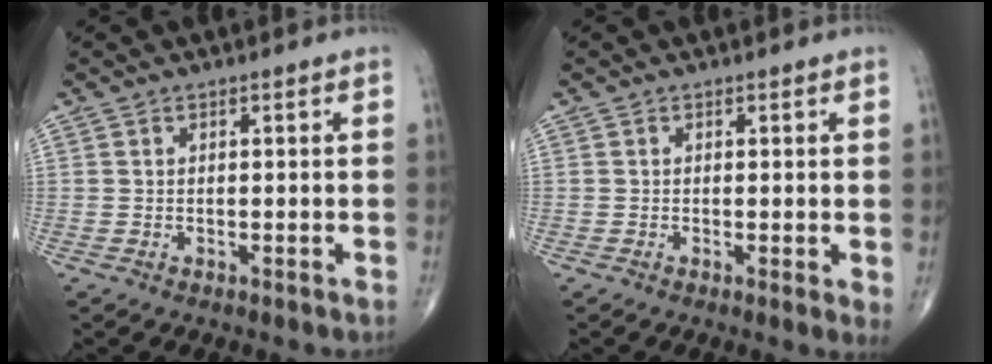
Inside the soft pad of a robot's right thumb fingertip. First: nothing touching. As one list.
[{"total": 2.0, "force": [0.0, 0.4, 1.9], "torque": [-0.030, -0.009, -0.006]}]